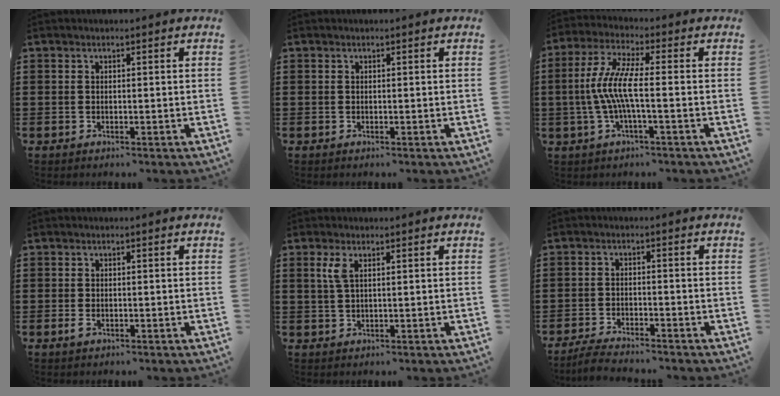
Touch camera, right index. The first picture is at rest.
{"total": 0.0}
{"total": 7.9, "force": [-1.2, 0.9, 7.8], "torque": [-0.180, -0.020, -0.034]}
{"total": 1.1, "force": [-0.5, 0.6, 0.7], "torque": [-0.014, -0.002, -0.009]}
{"total": 2.6, "force": [1.0, 0.8, 2.2], "torque": [-0.046, 0.006, 0.016]}
{"total": 3.2, "force": [-3.2, 0.0, 0.5], "torque": [-0.019, -0.001, -0.067]}